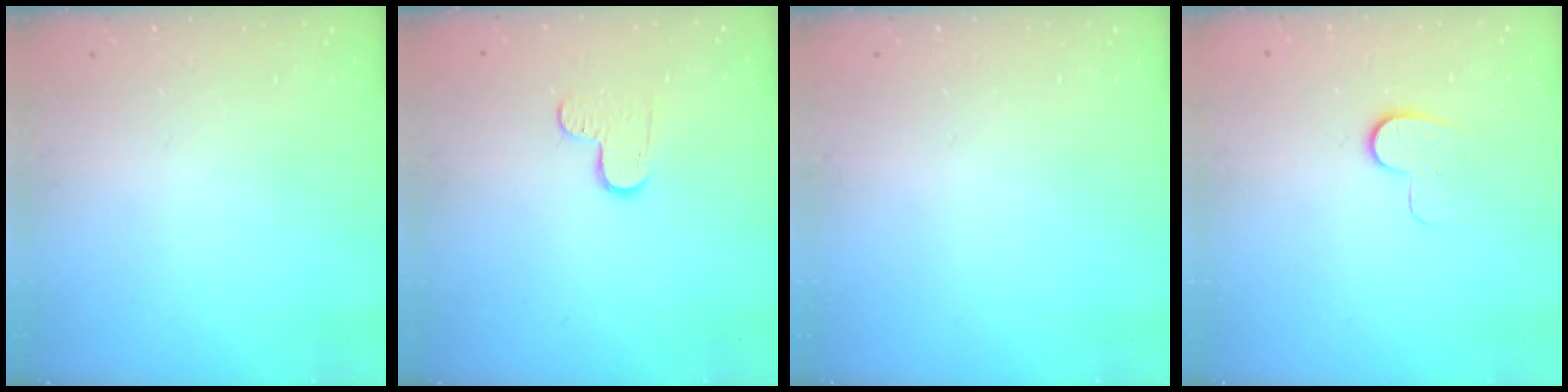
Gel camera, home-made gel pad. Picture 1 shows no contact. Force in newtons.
{"total": 6.1, "press": 6.1, "slide": 0.6}
{"total": 0.0}
{"total": 7.0, "press": 7.0, "slide": 0.6}